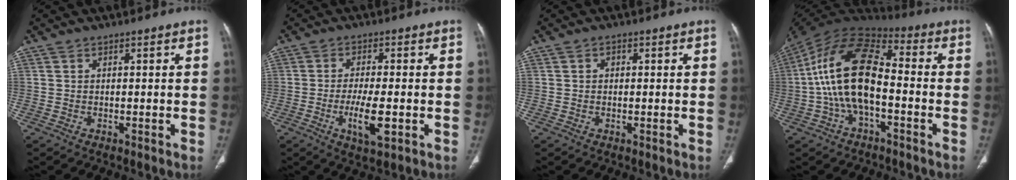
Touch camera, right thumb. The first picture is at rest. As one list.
[{"total": 7.2, "force": [-1.9, 2.1, 6.6], "torque": [-0.125, -0.010, -0.032]}, {"total": 1.0, "force": [0.1, 0.8, 0.5], "torque": [-0.002, 0.002, -0.001]}, {"total": 17.1, "force": [-2.3, 8.8, 14.6], "torque": [-0.274, 0.043, -0.048]}]